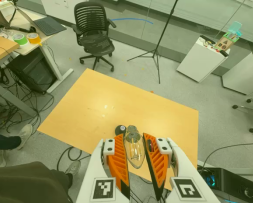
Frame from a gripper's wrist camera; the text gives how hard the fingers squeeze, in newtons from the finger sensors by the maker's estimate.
{"total": 13.6, "left": 14.3, "right": 12.9}